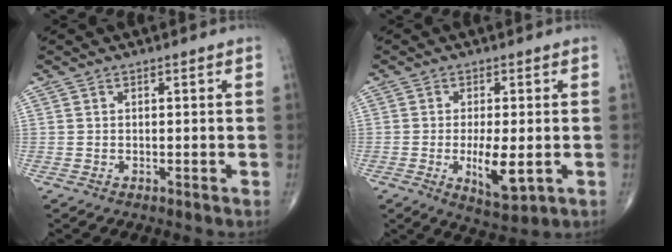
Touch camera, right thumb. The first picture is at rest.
{"total": 7.7, "force": [-1.6, 2.8, 7.0], "torque": [-0.118, -0.018, -0.020]}